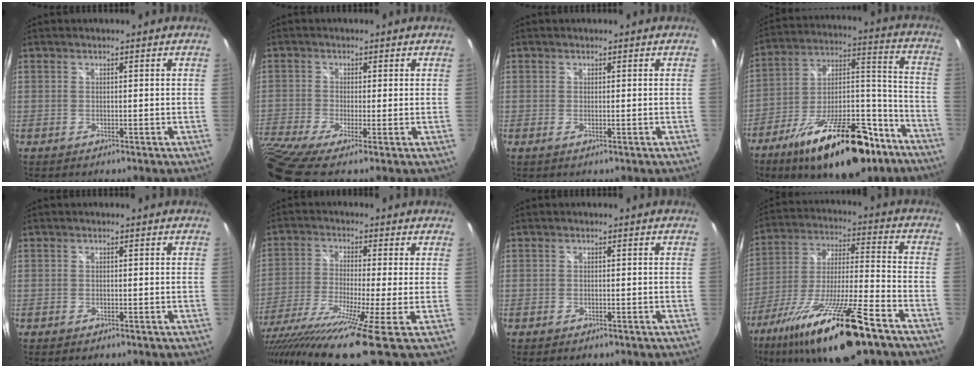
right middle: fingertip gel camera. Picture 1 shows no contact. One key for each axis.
{"total": 9.8, "fx": -6.5, "fy": 0.7, "fz": 7.3, "tx": -0.167, "ty": -0.052, "tz": -0.127}
{"total": 0.6, "fx": -0.1, "fy": -0.2, "fz": 0.6, "tx": -0.011, "ty": -0.001, "tz": -0.002}
{"total": 25.5, "fx": -16.2, "fy": 9.9, "fz": 17.1, "tx": -0.275, "ty": 0.006, "tz": -0.242}
{"total": 0.6, "fx": -0.4, "fy": 0.3, "fz": 0.3, "tx": -0.005, "ty": -0.004, "tz": -0.009}
{"total": 17.8, "fx": -12.0, "fy": -0.2, "fz": 13.1, "tx": -0.254, "ty": -0.084, "tz": -0.206}
{"total": 0.9, "fx": -0.6, "fy": 0.5, "fz": 0.4, "tx": -0.007, "ty": -0.005, "tz": -0.012}
{"total": 24.1, "fx": -15.6, "fy": 3.5, "fz": 18.1, "tx": -0.333, "ty": -0.048, "tz": -0.271}